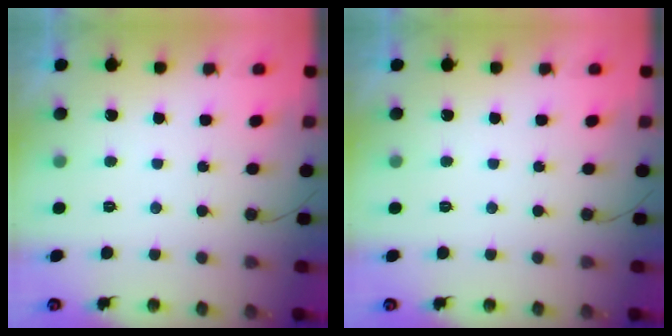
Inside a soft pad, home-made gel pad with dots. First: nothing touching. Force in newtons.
{"total": 0.0}